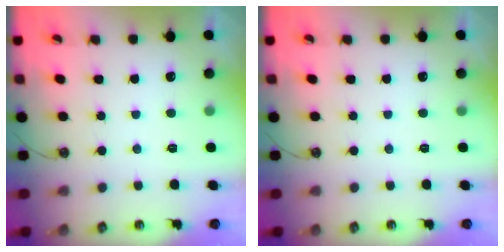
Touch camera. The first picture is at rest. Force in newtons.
{"total": 0.0}